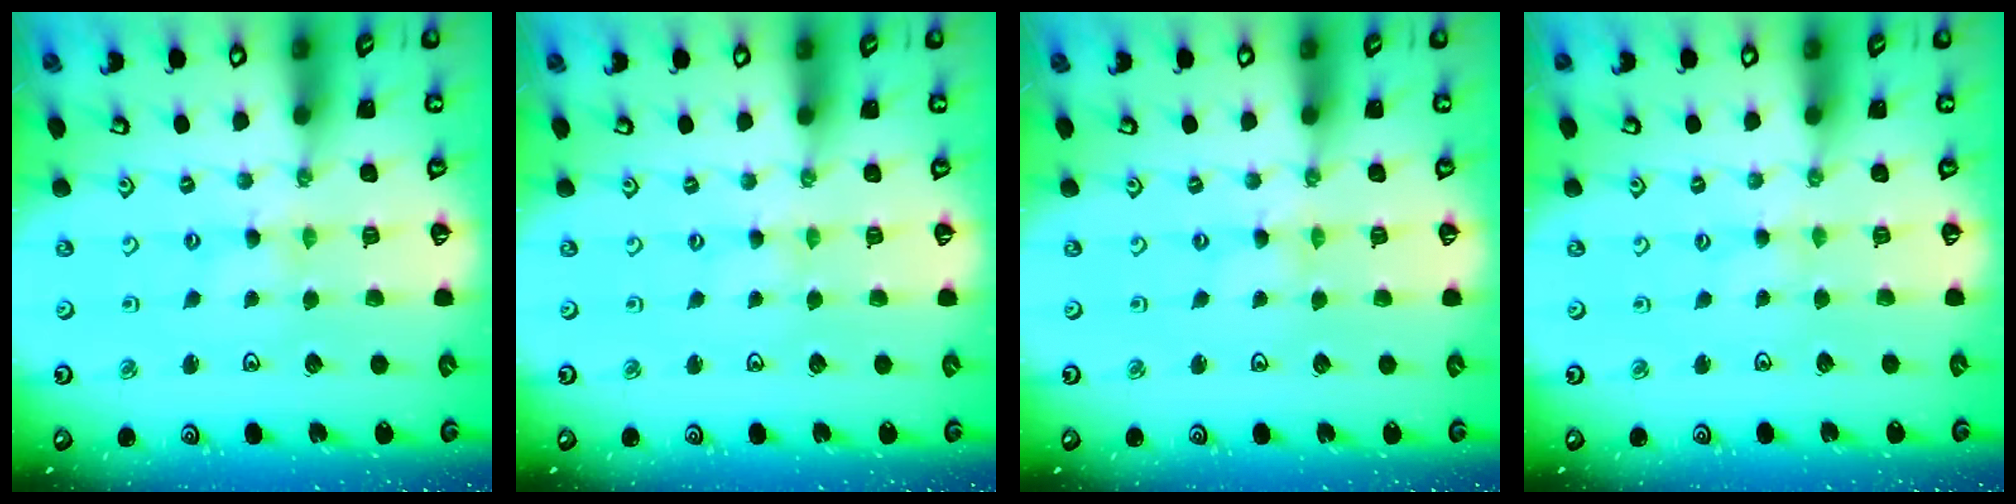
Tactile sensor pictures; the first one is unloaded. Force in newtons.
{"total": 0.0}
{"total": 0.0}
{"total": 0.9, "press": 0.9, "slide": 0.1}